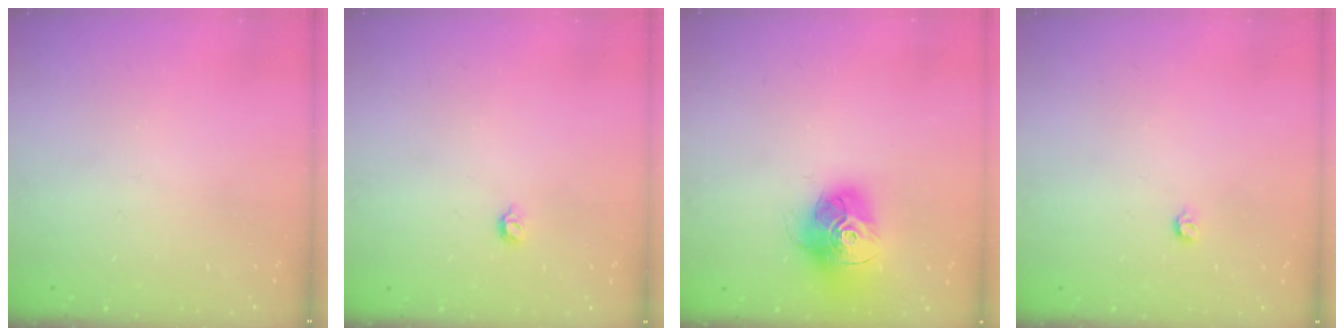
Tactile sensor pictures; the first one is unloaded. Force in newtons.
{"total": 4.6, "press": 4.5, "slide": 0.9}
{"total": 15.7, "press": 15.7, "slide": 1.4}
{"total": 3.3, "press": 3.3, "slide": 0.7}